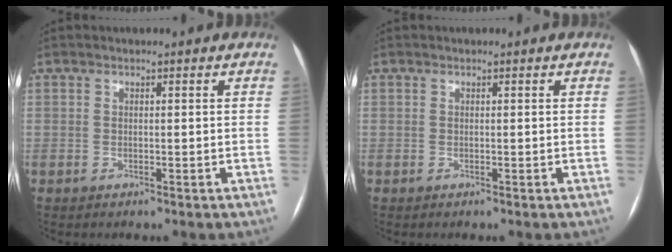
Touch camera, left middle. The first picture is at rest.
{"total": 0.0}